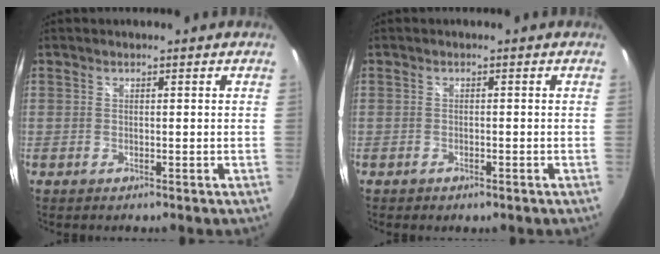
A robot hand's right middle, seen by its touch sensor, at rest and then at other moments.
{"total": 1.2, "force": [-0.7, 0.8, 0.5], "torque": [-0.013, -0.004, -0.009]}